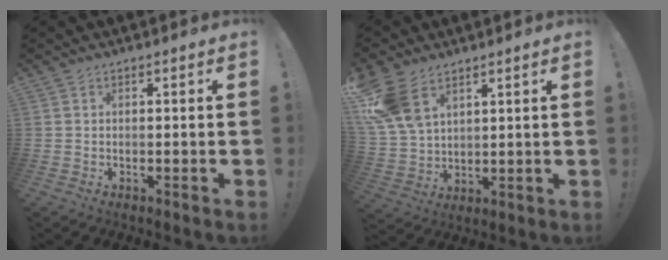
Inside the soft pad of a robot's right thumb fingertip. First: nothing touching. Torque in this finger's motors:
{"motor_torque": [0.96, 3.21, 1.14, 0.63, 0.28]}